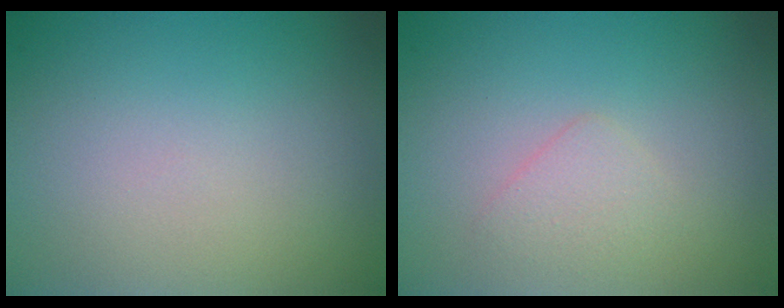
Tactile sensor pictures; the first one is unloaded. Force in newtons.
{"total": 1.3, "press": 1.3, "slide": 0.1}